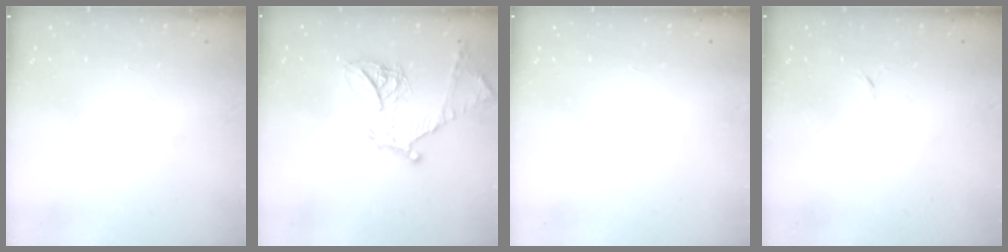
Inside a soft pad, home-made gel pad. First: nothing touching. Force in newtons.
{"total": 18.3, "press": 18.2, "slide": 1.7}
{"total": 1.5, "press": 1.5, "slide": 0.1}
{"total": 3.9, "press": 3.8, "slide": 0.9}